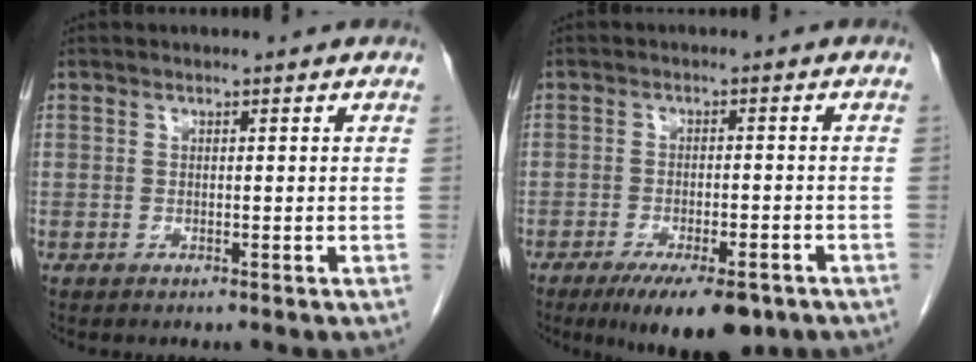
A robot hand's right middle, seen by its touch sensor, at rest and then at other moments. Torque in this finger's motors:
{"motor_torque": [1.20, -0.94, 0.40, 0.11]}